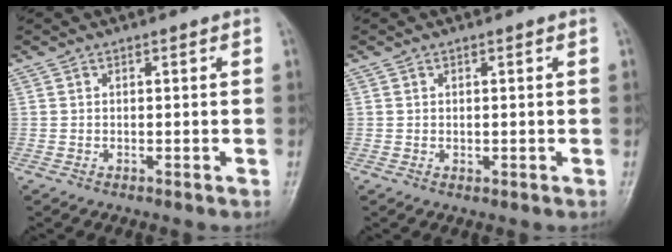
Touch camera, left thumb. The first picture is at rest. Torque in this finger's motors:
{"motor_torque": [-0.12, -0.08, 0.06, 0.01, 0.00]}